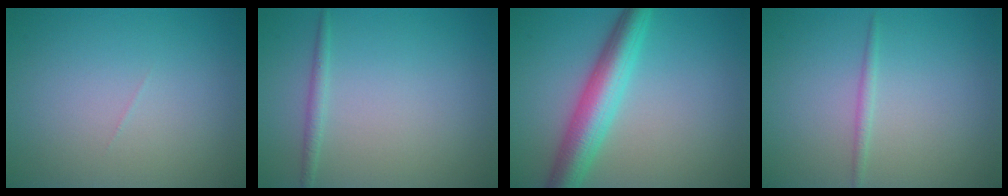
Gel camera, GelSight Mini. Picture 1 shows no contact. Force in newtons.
{"total": 1.1, "press": 1.1, "slide": 0.1}
{"total": 5.8, "press": 5.8, "slide": 0.3}
{"total": 0.9, "press": 0.9, "slide": 0.0}